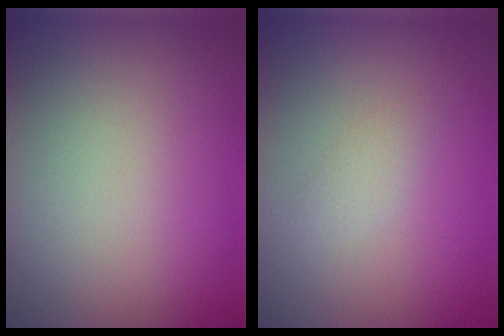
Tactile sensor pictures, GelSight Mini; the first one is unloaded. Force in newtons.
{"total": 1.1, "press": 1.1, "slide": 0.1}